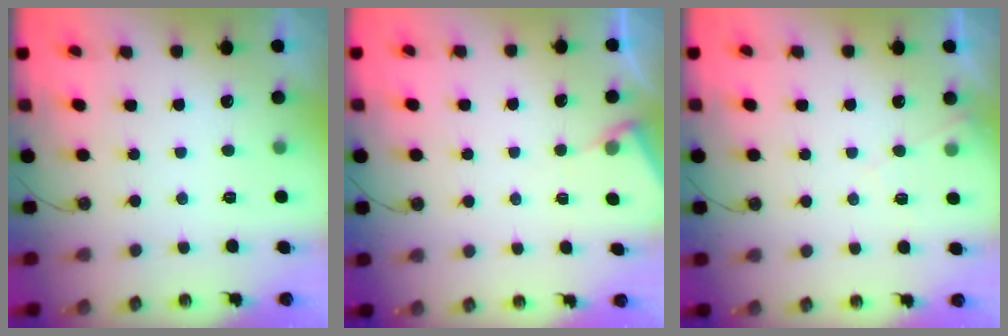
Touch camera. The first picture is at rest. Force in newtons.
{"total": 4.1, "press": 4.1, "slide": 0.6}
{"total": 4.9, "press": 4.9, "slide": 0.7}